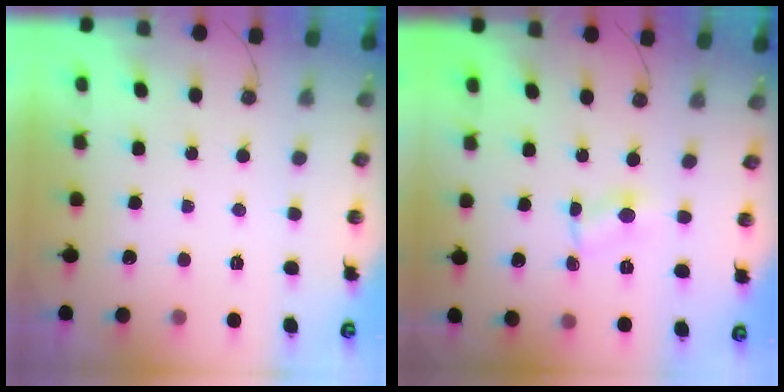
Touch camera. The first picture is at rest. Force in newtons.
{"total": 1.8, "press": 1.8, "slide": 0.2}